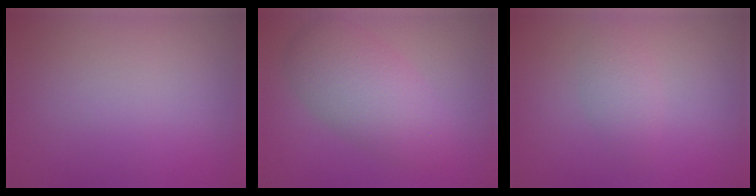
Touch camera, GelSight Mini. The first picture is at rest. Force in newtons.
{"total": 5.2, "press": 5.2, "slide": 0.2}
{"total": 1.7, "press": 1.7, "slide": 0.0}